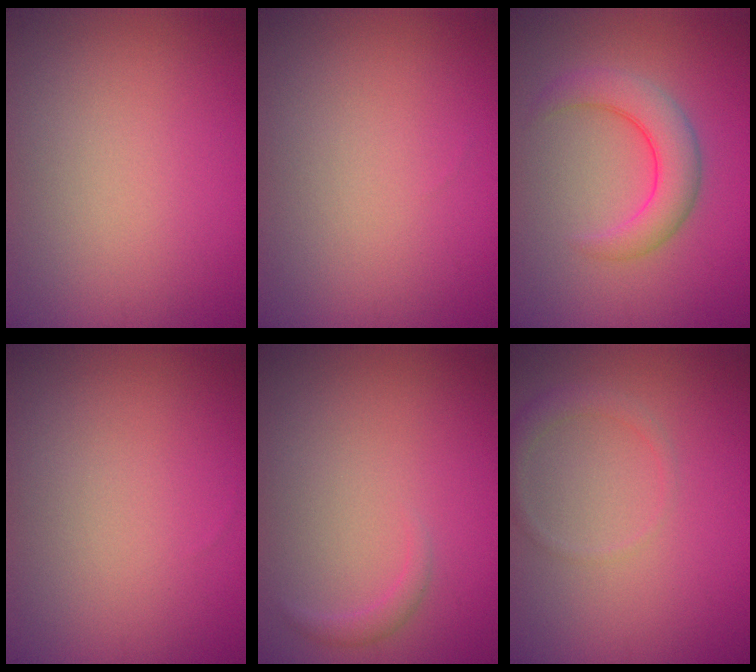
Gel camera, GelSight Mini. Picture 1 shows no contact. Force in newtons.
{"total": 0.0}
{"total": 4.3, "press": 4.3, "slide": 0.3}
{"total": 0.0}
{"total": 1.0, "press": 1.0, "slide": 0.1}
{"total": 1.4, "press": 1.4, "slide": 0.0}